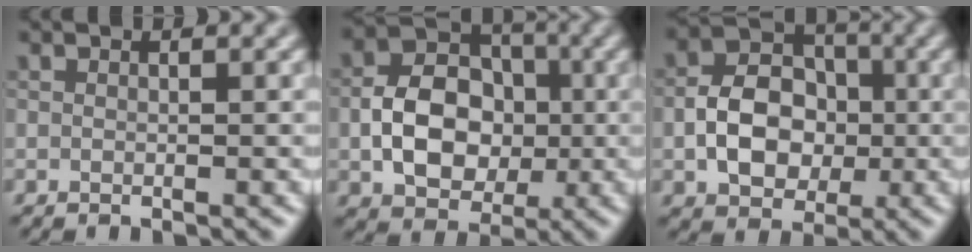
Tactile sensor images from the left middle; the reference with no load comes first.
{"total": 6.9, "force": [-1.0, 5.1, 4.5], "torque": [-0.077, 0.002, -0.016]}
{"total": 6.1, "force": [-1.1, 4.5, 3.9], "torque": [-0.064, 0.003, -0.019]}